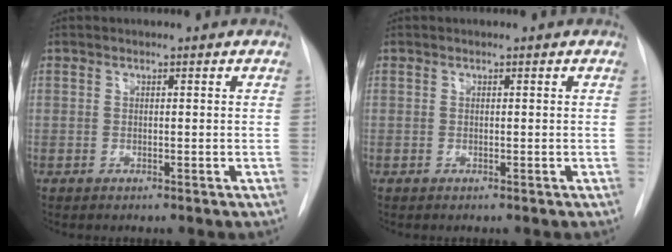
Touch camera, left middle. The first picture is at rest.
{"total": 0.0}